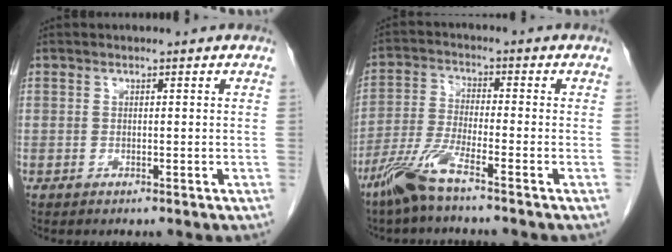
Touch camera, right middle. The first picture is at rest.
{"total": 6.9, "force": [-5.0, -0.1, 4.7], "torque": [-0.107, -0.016, -0.106]}